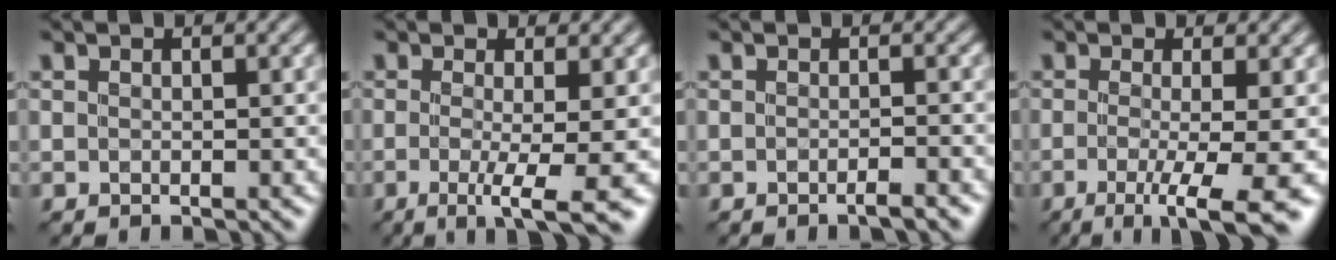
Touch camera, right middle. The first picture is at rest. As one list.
[{"total": 5.5, "force": [-1.5, 1.2, 5.2], "torque": [-0.077, -0.014, -0.026]}, {"total": 1.3, "force": [-1.0, 0.0, 0.8], "torque": [-0.010, 0.000, -0.019]}, {"total": 6.9, "force": [-2.4, 1.7, 6.3], "torque": [-0.086, -0.015, -0.037]}]